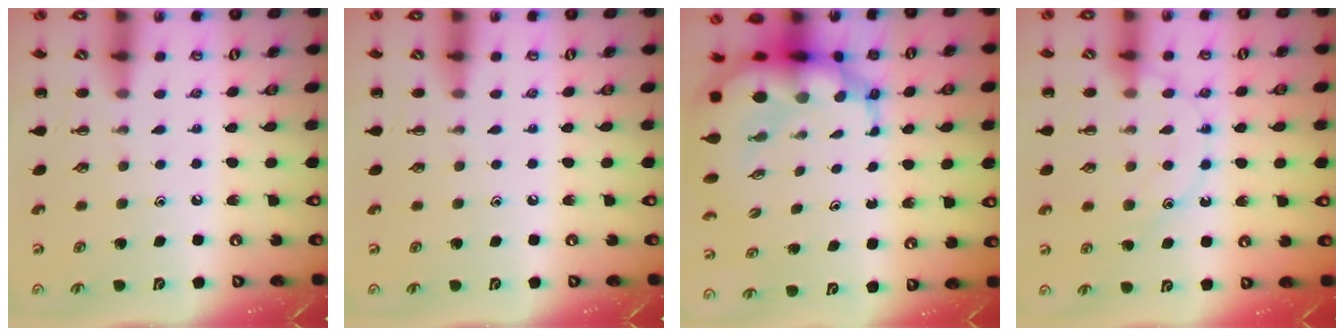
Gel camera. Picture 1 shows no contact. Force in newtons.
{"total": 0.0}
{"total": 10.9, "press": 10.5, "slide": 2.7}
{"total": 12.4, "press": 12.4, "slide": 1.3}